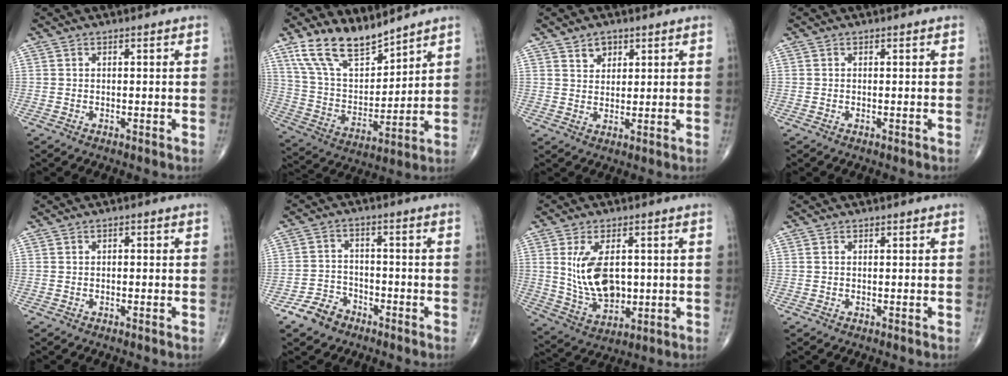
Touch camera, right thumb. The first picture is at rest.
{"total": 13.2, "force": [10.5, 5.1, 6.2], "torque": [-0.098, -0.060, 0.214]}
{"total": 3.6, "force": [2.2, 2.5, 1.4], "torque": [-0.005, -0.016, 0.040]}
{"total": 0.0}
{"total": 0.6, "force": [-0.1, 0.4, 0.4], "torque": [-0.002, 0.002, -0.005]}
{"total": 5.9, "force": [-4.0, 3.9, 1.6], "torque": [-0.016, 0.023, -0.075]}
{"total": 11.6, "force": [1.4, 6.8, 9.3], "torque": [-0.161, -0.013, 0.042]}
{"total": 0.0}